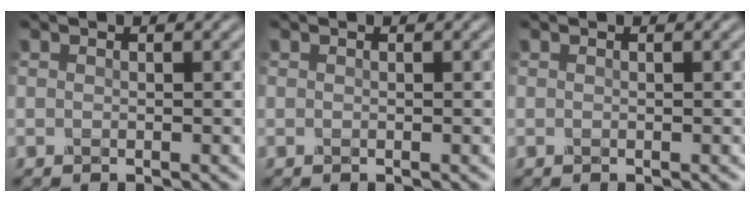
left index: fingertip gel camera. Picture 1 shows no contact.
{"total": 0.0}
{"total": 0.0}